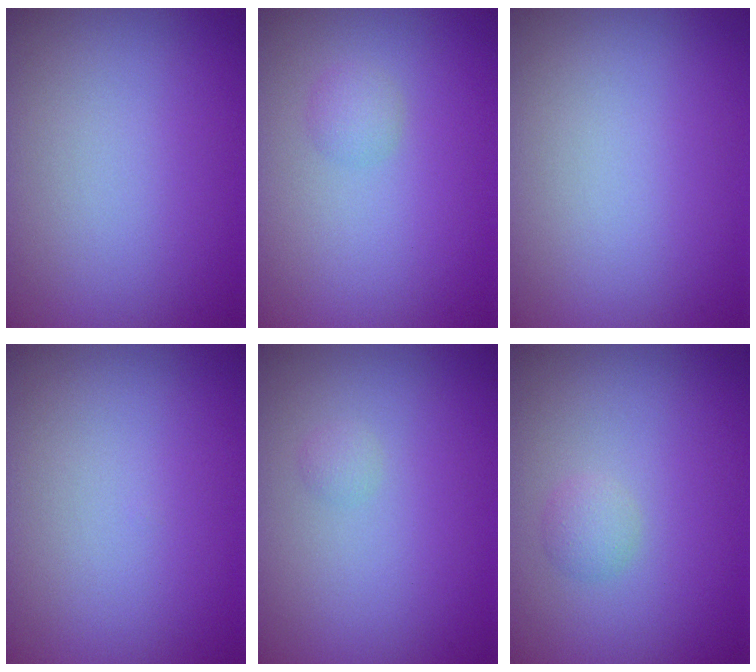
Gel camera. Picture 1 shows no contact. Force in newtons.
{"total": 1.2, "press": 1.2, "slide": 0.0}
{"total": 0.0}
{"total": 0.0}
{"total": 0.6, "press": 0.6, "slide": 0.1}
{"total": 1.2, "press": 1.2, "slide": 0.1}